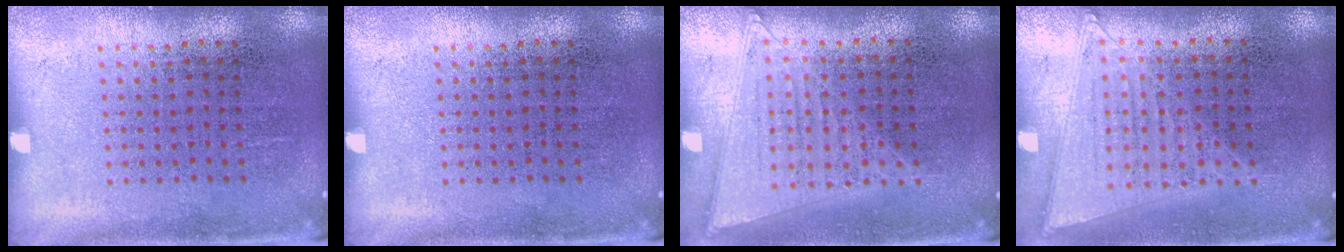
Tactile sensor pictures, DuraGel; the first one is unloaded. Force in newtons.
{"total": 0.0}
{"total": 1.0, "press": 1.0, "slide": 0.4}
{"total": 1.0, "press": 1.0, "slide": 0.4}